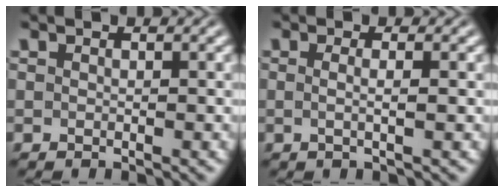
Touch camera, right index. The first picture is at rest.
{"total": 1.5, "force": [-0.3, -0.8, 1.2], "torque": [-0.027, -0.010, 0.001]}